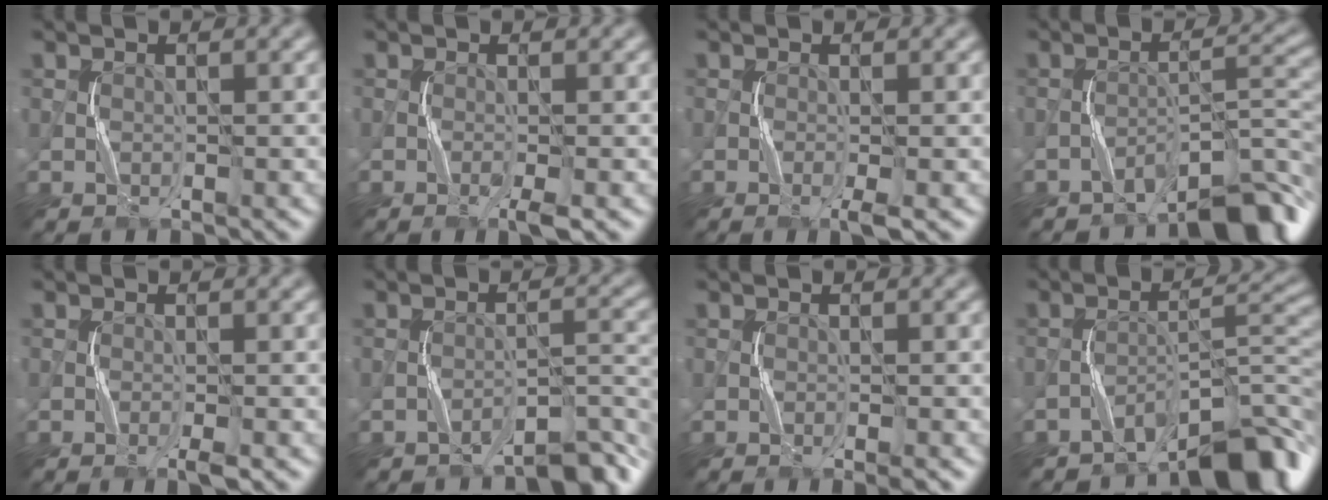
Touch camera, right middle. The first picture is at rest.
{"total": 1.4, "force": [-0.8, -0.2, 1.1], "torque": [-0.024, 0.000, -0.018]}
{"total": 1.2, "force": [-0.7, -0.2, 1.0], "torque": [-0.024, -0.002, -0.014]}
{"total": 5.7, "force": [-4.7, 1.2, 3.0], "torque": [-0.031, 0.018, -0.075]}
{"total": 1.0, "force": [-0.7, -0.2, 0.8], "torque": [-0.017, 0.000, -0.014]}
{"total": 3.9, "force": [-3.5, 0.5, 1.5], "torque": [-0.016, 0.014, -0.059]}
{"total": 0.8, "force": [-0.5, -0.1, 0.6], "torque": [-0.009, -0.001, -0.011]}
{"total": 7.1, "force": [-5.7, 1.8, 3.8], "torque": [-0.036, 0.015, -0.097]}